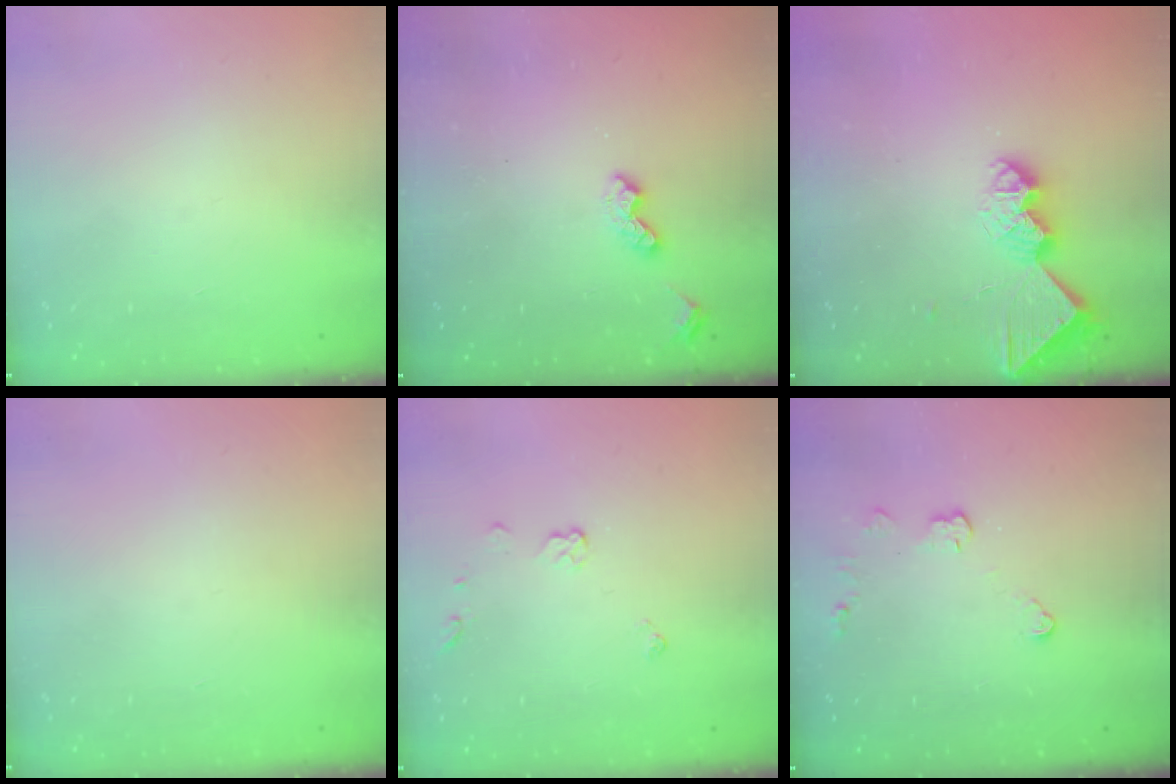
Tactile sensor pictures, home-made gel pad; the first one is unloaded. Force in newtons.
{"total": 3.8, "press": 3.8, "slide": 0.6}
{"total": 10.6, "press": 10.6, "slide": 0.8}
{"total": 0.0}
{"total": 4.1, "press": 4.1, "slide": 0.6}
{"total": 3.8, "press": 3.7, "slide": 0.4}